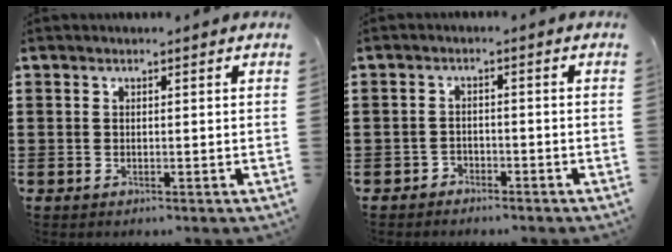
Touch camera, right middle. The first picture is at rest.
{"total": 2.0, "force": [-1.9, 0.7, -0.1], "torque": [-0.006, 0.002, -0.044]}